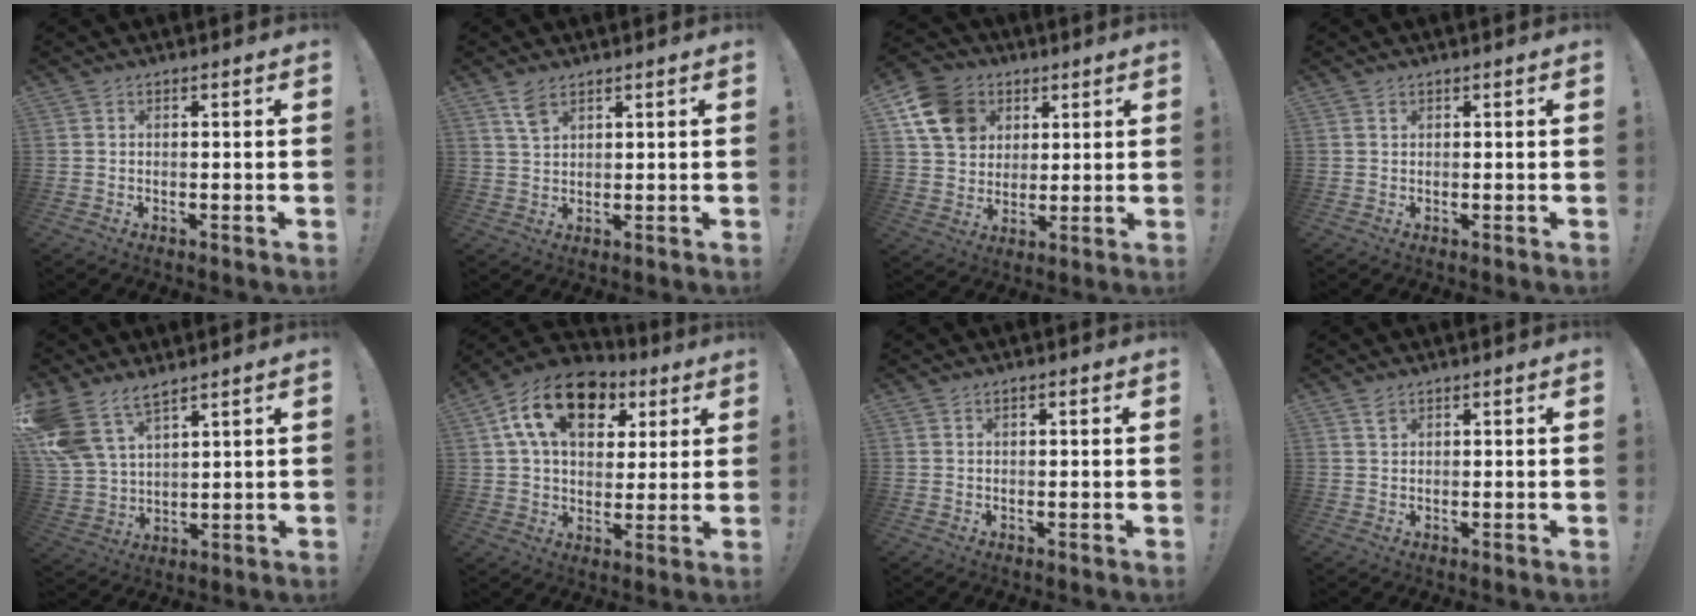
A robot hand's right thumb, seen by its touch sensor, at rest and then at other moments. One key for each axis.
{"total": 4.6, "fx": 2.9, "fy": 1.9, "fz": 3.0, "tx": -0.050, "ty": -0.012, "tz": 0.053}
{"total": 13.9, "fx": 5.7, "fy": 11.1, "fz": 6.0, "tx": -0.092, "ty": -0.018, "tz": 0.117}
{"total": 0.6, "fx": 0.4, "fy": 0.4, "fz": 0.2, "tx": 0.003, "ty": -0.003, "tz": 0.007}
{"total": 12.1, "fx": 8.8, "fy": 5.7, "fz": 5.9, "tx": -0.137, "ty": -0.051, "tz": 0.172}
{"total": 17.6, "fx": 8.0, "fy": 11.0, "fz": 11.1, "tx": -0.180, "ty": -0.028, "tz": 0.145}
{"total": 0.8, "fx": 0.3, "fy": 0.4, "fz": 0.6, "tx": -0.015, "ty": 0.003, "tz": 0.006}
{"total": 1.7, "fx": 1.2, "fy": 0.8, "fz": 0.9, "tx": -0.004, "ty": -0.006, "tz": 0.020}